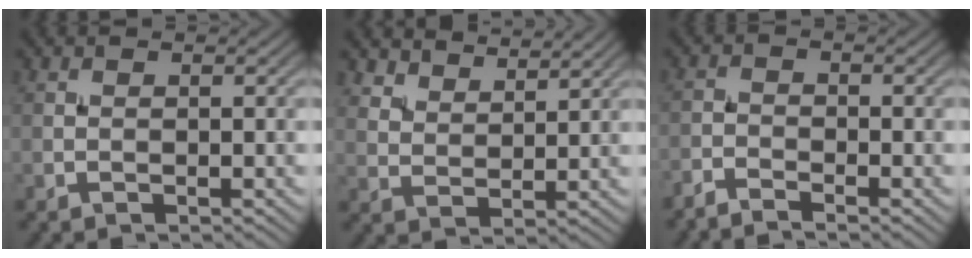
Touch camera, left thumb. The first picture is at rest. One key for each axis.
{"total": 5.2, "fx": 4.6, "fy": 1.8, "fz": 1.8, "tx": -0.046, "ty": -0.016, "tz": 0.108}
{"total": 2.6, "fx": -2.5, "fy": 0.3, "fz": 0.7, "tx": -0.015, "ty": -0.004, "tz": -0.056}